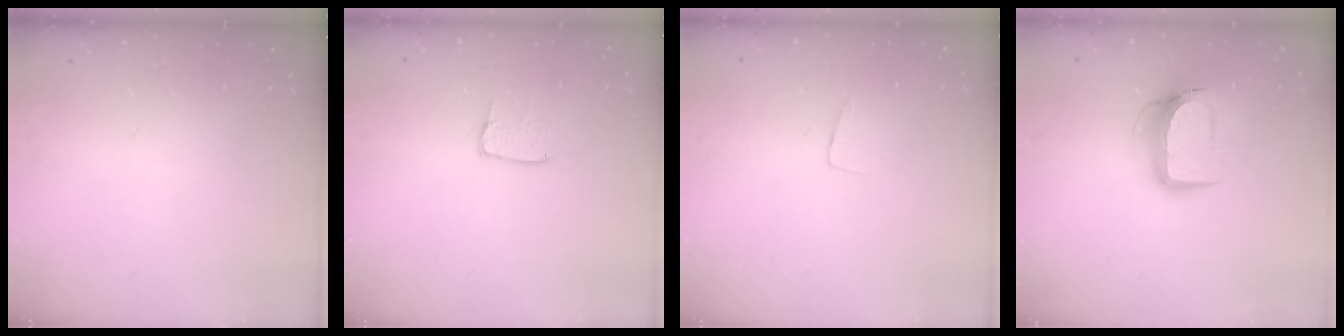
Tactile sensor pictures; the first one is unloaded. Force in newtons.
{"total": 5.1, "press": 5.1, "slide": 0.4}
{"total": 3.7, "press": 3.7, "slide": 0.2}
{"total": 11.0, "press": 10.9, "slide": 1.1}